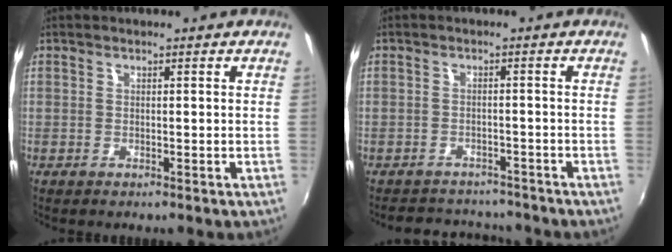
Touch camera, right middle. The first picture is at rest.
{"total": 7.3, "force": [-6.5, 3.1, 1.1], "torque": [-0.032, 0.023, -0.091]}